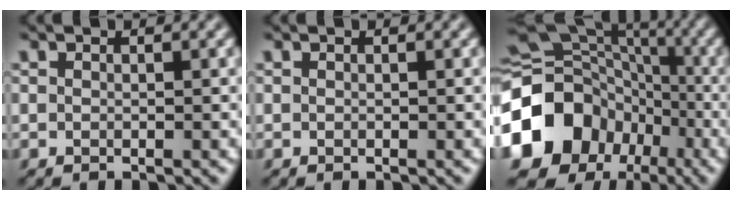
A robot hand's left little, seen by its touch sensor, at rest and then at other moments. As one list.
[{"total": 0.0}, {"total": 16.0, "force": [-5.1, 13.3, 7.1], "torque": [-0.179, 0.015, -0.118]}]